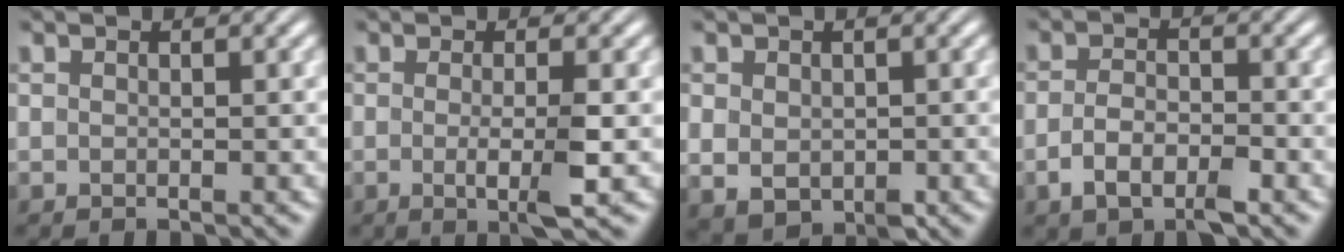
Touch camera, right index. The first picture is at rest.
{"total": 3.7, "force": [-1.0, 0.2, 3.5], "torque": [-0.058, -0.013, -0.016]}
{"total": 4.4, "force": [-1.0, 3.4, 2.6], "torque": [-0.065, -0.032, 0.004]}
{"total": 3.1, "force": [-1.9, 1.4, 2.1], "torque": [-0.036, -0.006, -0.032]}